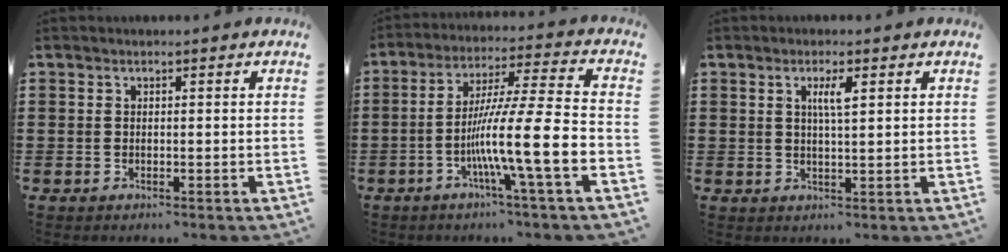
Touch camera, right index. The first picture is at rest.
{"total": 13.2, "force": [-4.4, 0.7, 12.5], "torque": [-0.215, -0.006, -0.084]}
{"total": 3.0, "force": [1.0, 0.5, 2.8], "torque": [-0.057, 0.003, 0.014]}